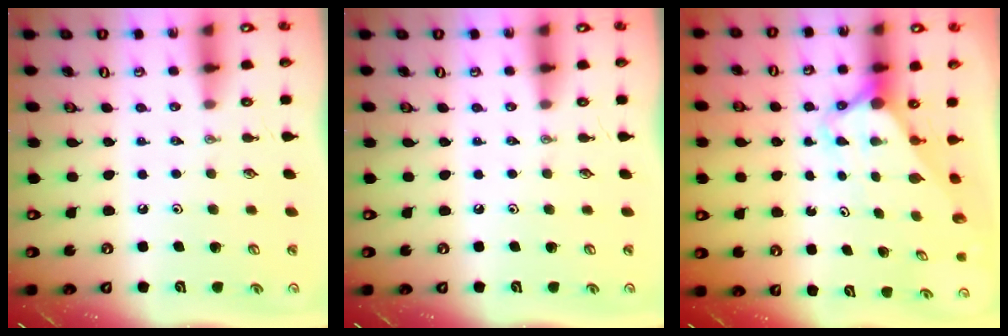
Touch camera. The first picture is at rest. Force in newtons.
{"total": 0.0}
{"total": 3.1, "press": 3.1, "slide": 0.2}